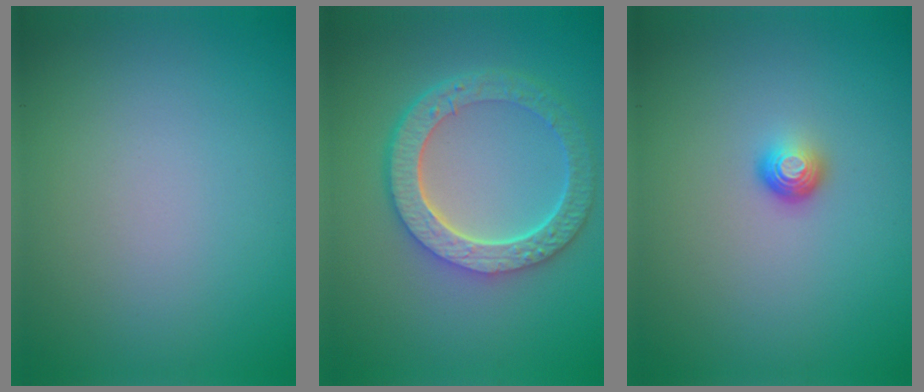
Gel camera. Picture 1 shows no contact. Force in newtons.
{"total": 6.4, "press": 4.7, "slide": 4.2}
{"total": 1.6, "press": 1.0, "slide": 1.2}